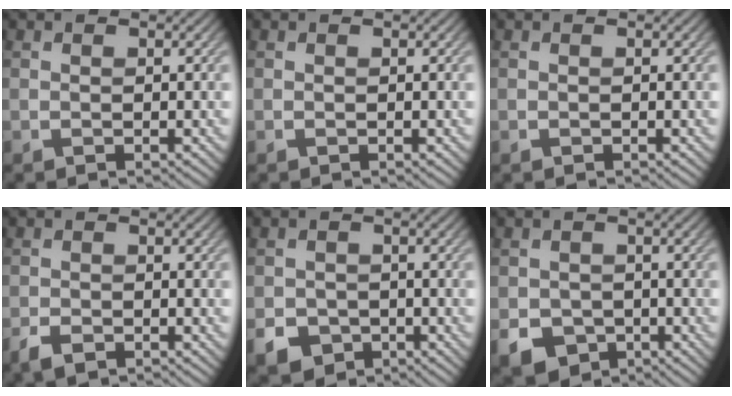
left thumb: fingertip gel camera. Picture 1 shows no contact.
{"total": 0.0}
{"total": 0.0}
{"total": 2.4, "force": [-1.6, 1.1, 1.3], "torque": [-0.029, -0.005, -0.034]}
{"total": 3.9, "force": [-2.0, 3.1, 1.4], "torque": [-0.028, -0.013, -0.039]}
{"total": 4.8, "force": [-2.1, 3.9, 1.9], "torque": [-0.042, -0.018, -0.038]}